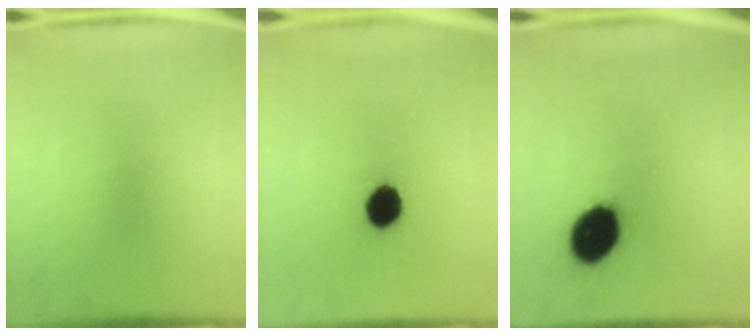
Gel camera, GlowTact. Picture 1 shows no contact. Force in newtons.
{"total": 8.0}
{"total": 12.4}